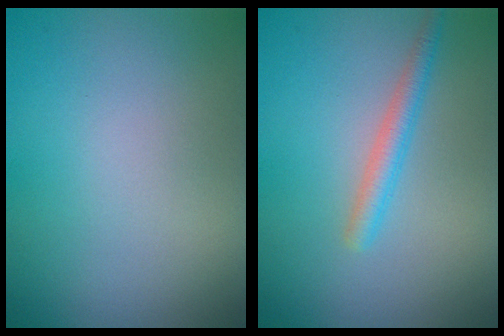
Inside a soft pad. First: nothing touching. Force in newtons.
{"total": 2.0, "press": 2.0, "slide": 0.1}